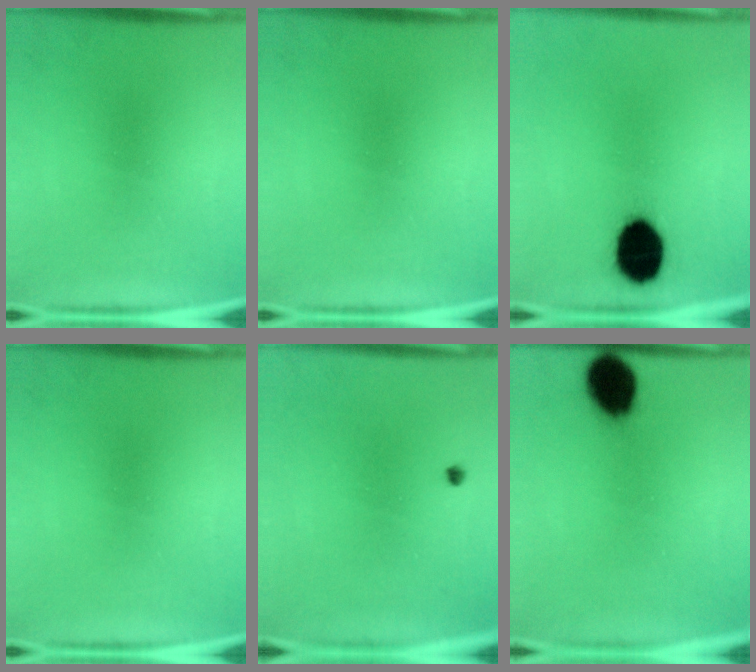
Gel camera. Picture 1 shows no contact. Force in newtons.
{"total": 0.0}
{"total": 13.5}
{"total": 0.0}
{"total": 0.6}
{"total": 9.3}